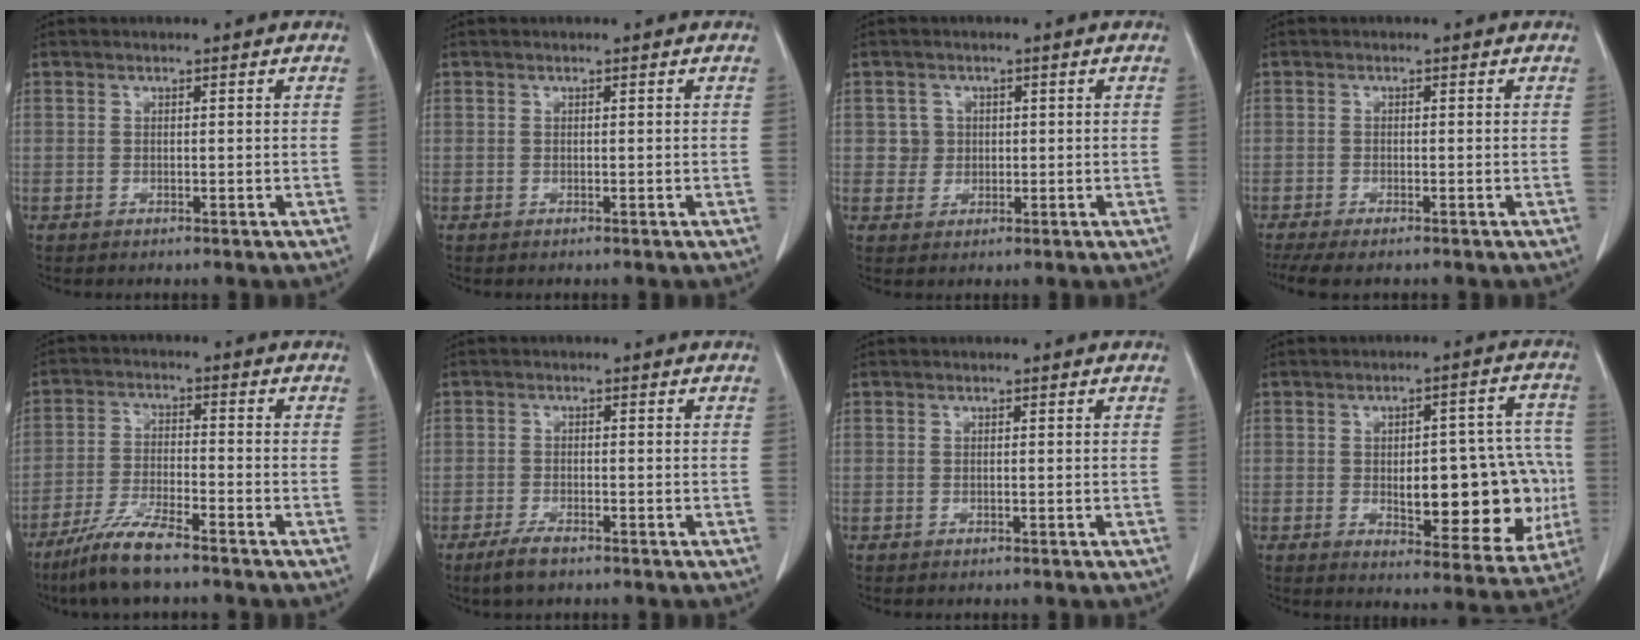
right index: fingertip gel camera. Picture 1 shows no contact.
{"total": 0.0}
{"total": 2.6, "force": [0.6, 2.5, 0.1], "torque": [0.009, 0.006, 0.011]}
{"total": 5.5, "force": [-4.2, 1.2, 3.4], "torque": [-0.051, -0.008, -0.066]}
{"total": 8.0, "force": [-6.1, 0.7, 5.1], "torque": [-0.105, -0.019, -0.117]}
{"total": 3.2, "force": [-2.3, 1.1, 2.0], "torque": [-0.044, -0.002, -0.038]}
{"total": 0.0}
{"total": 16.9, "force": [-2.2, 6.8, 15.3], "torque": [-0.162, 0.026, -0.007]}